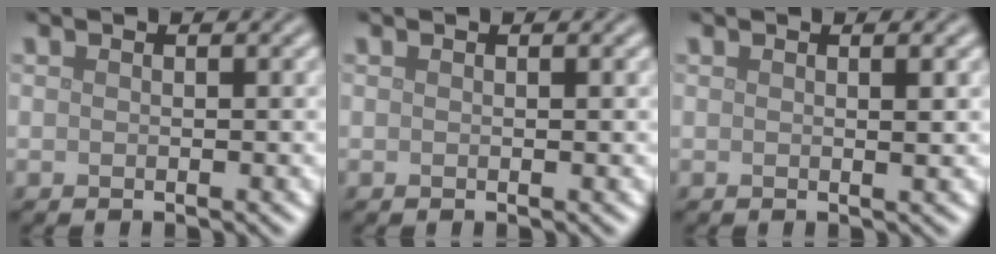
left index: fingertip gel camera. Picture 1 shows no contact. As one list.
[{"total": 0.0}, {"total": 1.1, "force": [0.3, 0.2, 1.0], "torque": [-0.011, 0.003, 0.003]}]